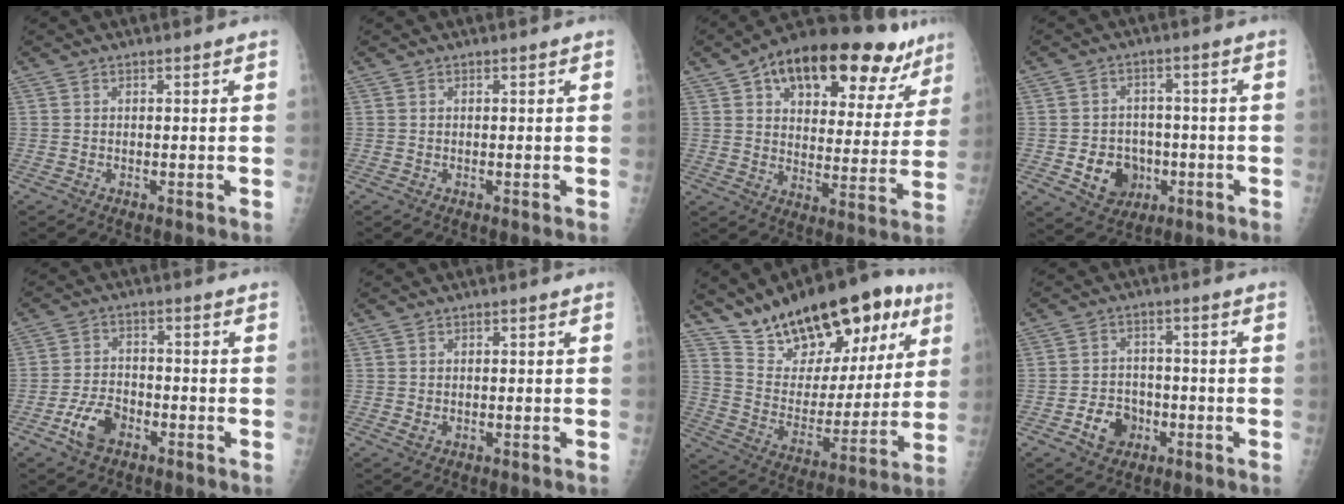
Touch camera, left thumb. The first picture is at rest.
{"total": 0.0}
{"total": 25.0, "force": [14.5, 12.2, 16.3], "torque": [-0.192, -0.010, 0.213]}
{"total": 8.7, "force": [-2.5, 7.3, 4.1], "torque": [-0.031, 0.014, -0.032]}
{"total": 6.7, "force": [-3.5, 4.1, 4.0], "torque": [-0.070, 0.021, -0.063]}
{"total": 1.3, "force": [-0.1, 0.9, 0.9], "torque": [-0.013, 0.001, 0.002]}
{"total": 25.3, "force": [15.2, 12.0, 16.3], "torque": [-0.205, -0.040, 0.247]}
{"total": 6.7, "force": [-2.8, 5.3, 2.9], "torque": [-0.024, 0.022, -0.045]}